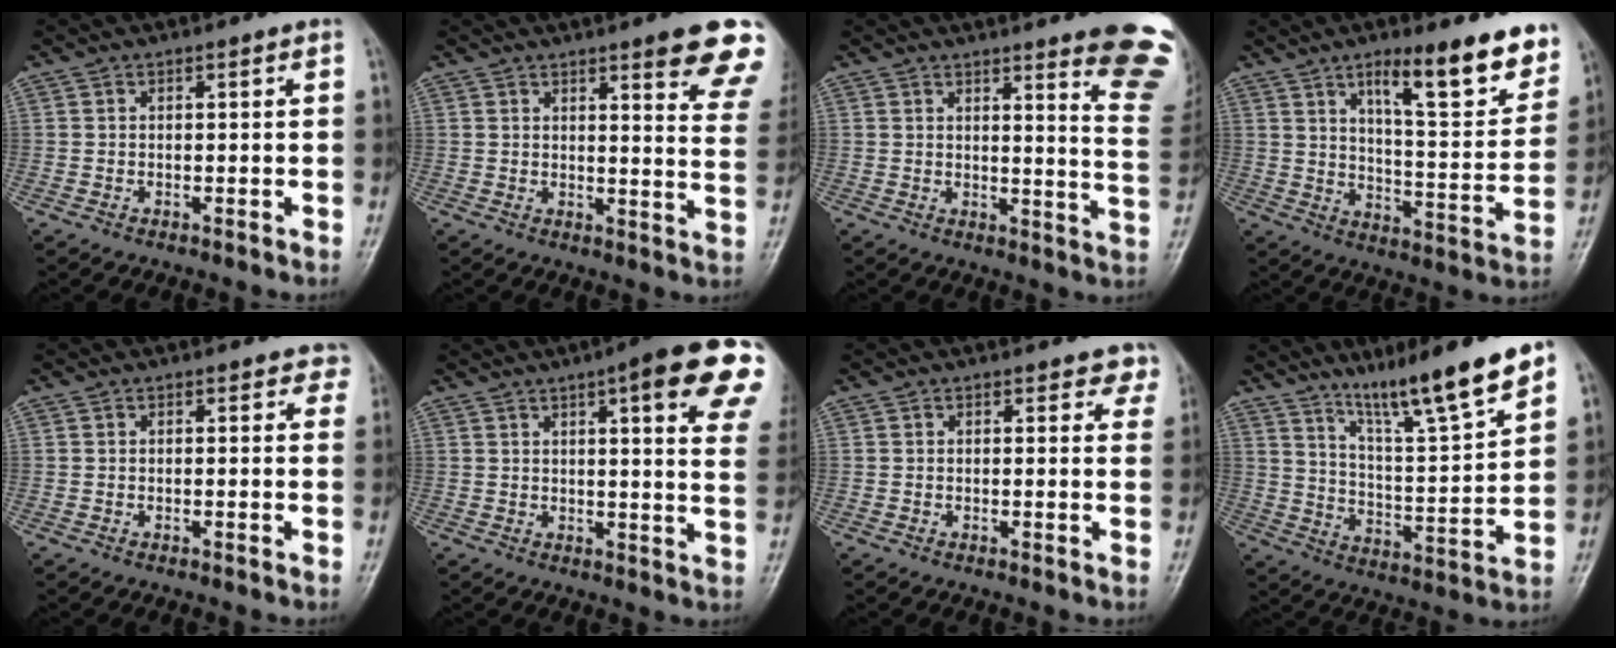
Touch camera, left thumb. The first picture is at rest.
{"total": 15.9, "force": [10.3, 1.9, 11.9], "torque": [-0.120, -0.051, 0.119]}
{"total": 14.4, "force": [10.9, 1.3, 9.3], "torque": [-0.084, -0.093, 0.114]}
{"total": 16.9, "force": [10.7, 4.4, 12.3], "torque": [-0.137, -0.065, 0.166]}
{"total": 2.5, "force": [1.9, 1.5, 0.9], "torque": [0.021, -0.005, 0.006]}
{"total": 18.7, "force": [9.4, 3.7, 15.7], "torque": [-0.183, -0.023, 0.106]}
{"total": 3.7, "force": [3.1, 1.8, 1.1], "torque": [0.022, -0.012, 0.019]}
{"total": 16.5, "force": [11.6, 1.5, 11.6], "torque": [-0.176, -0.066, 0.197]}